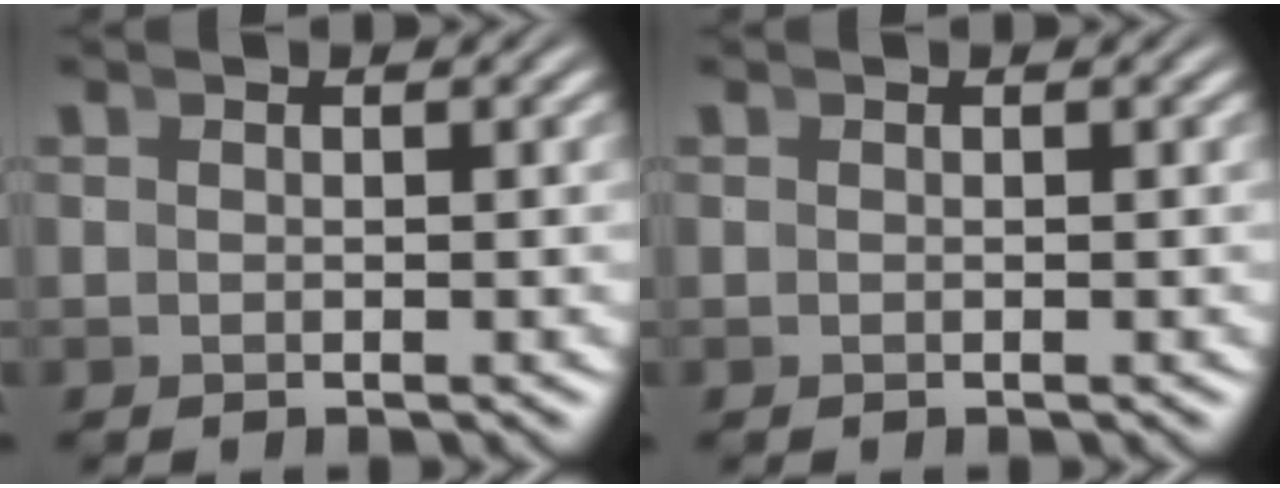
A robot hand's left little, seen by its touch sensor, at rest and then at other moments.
{"total": 0.0}